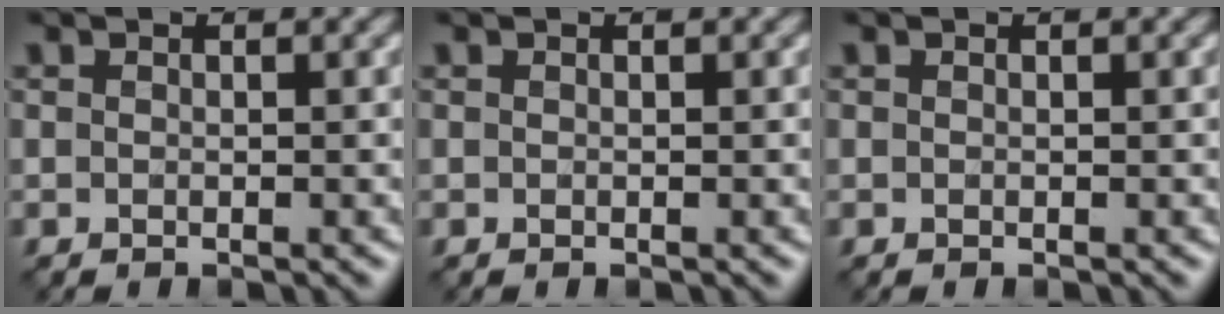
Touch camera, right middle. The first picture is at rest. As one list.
[{"total": 0.0}, {"total": 0.0}]